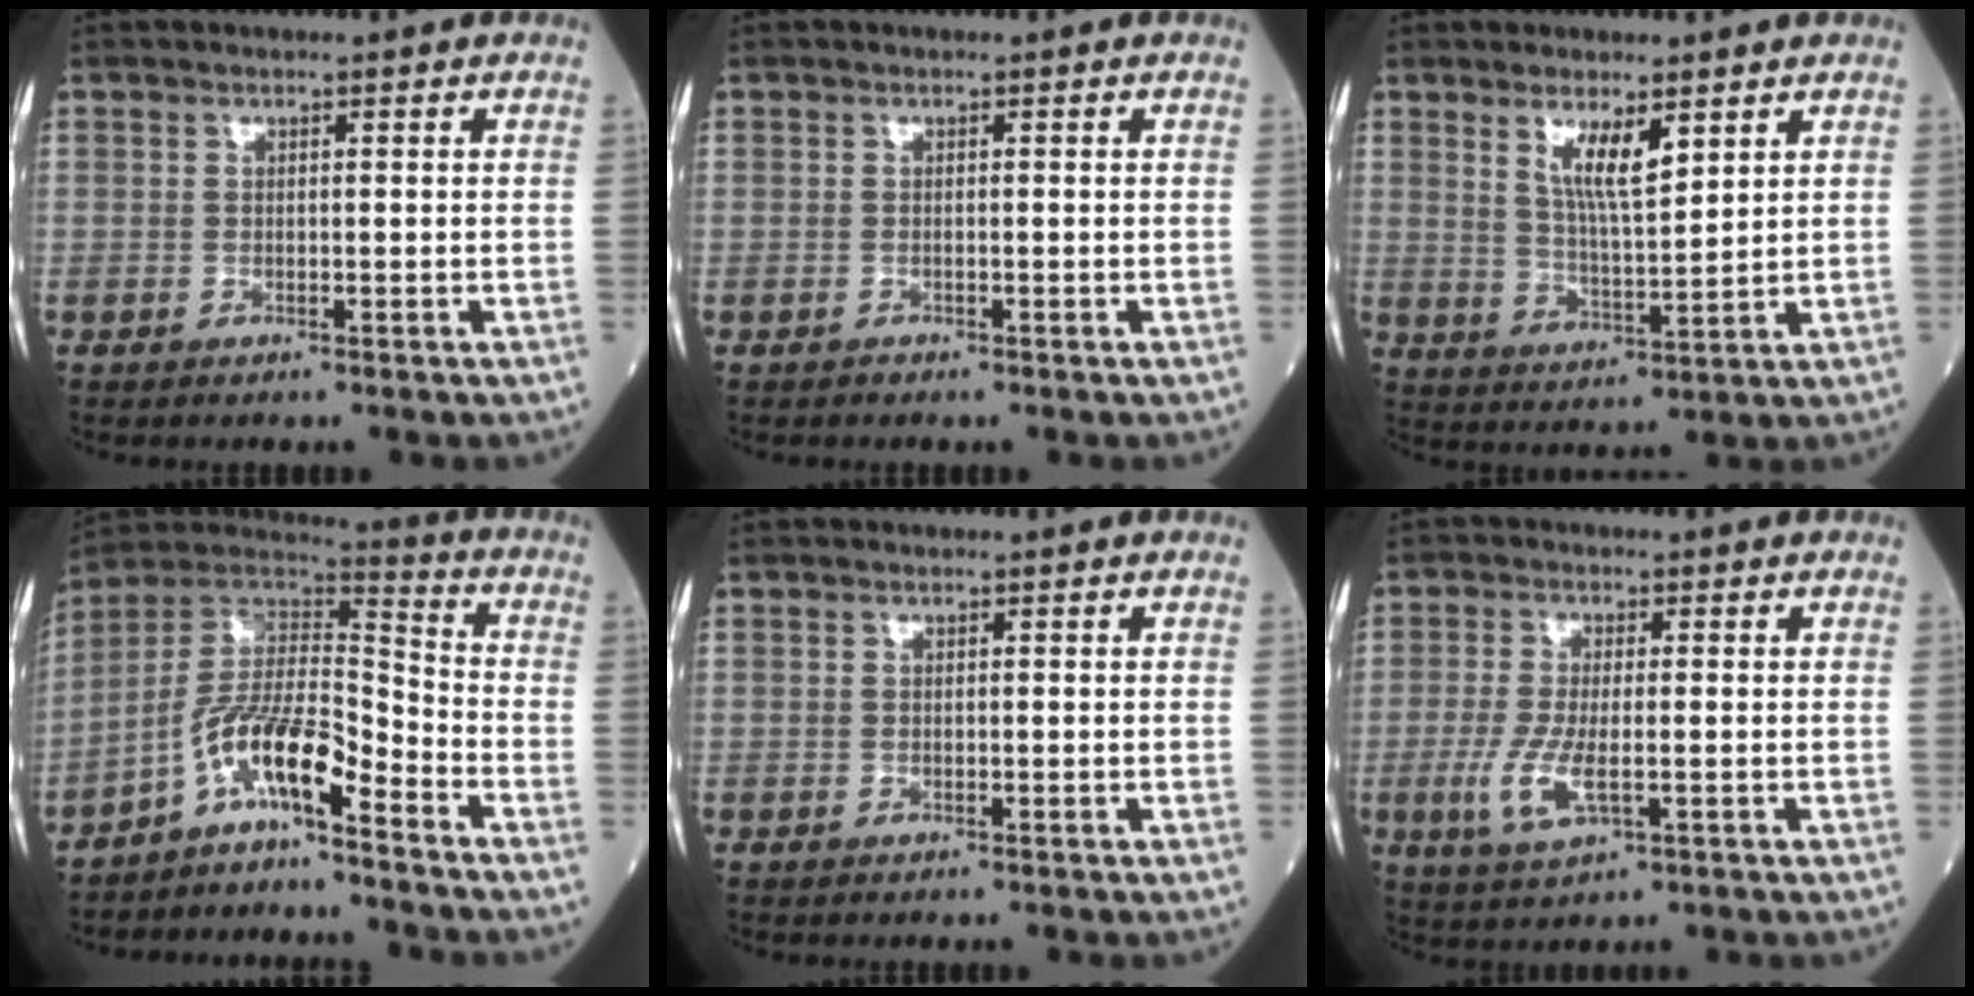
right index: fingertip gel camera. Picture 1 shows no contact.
{"total": 0.0}
{"total": 6.1, "force": [3.4, 1.1, 4.9], "torque": [-0.093, -0.009, 0.068]}
{"total": 10.0, "force": [-6.5, 1.6, 7.4], "torque": [-0.148, 0.027, -0.125]}
{"total": 0.0}
{"total": 6.0, "force": [-1.5, 1.6, 5.6], "torque": [-0.131, -0.016, -0.027]}